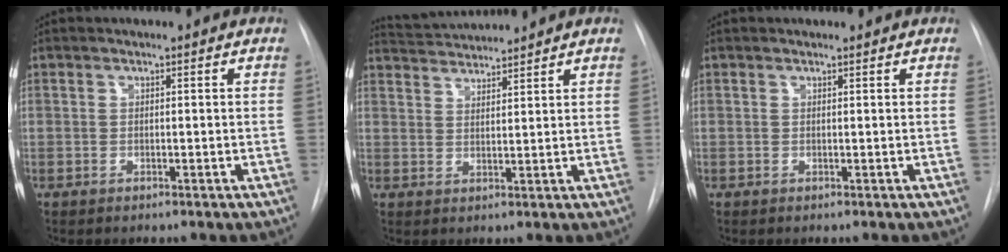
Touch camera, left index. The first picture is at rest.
{"total": 5.6, "force": [5.5, -0.6, 0.5], "torque": [-0.017, 0.023, 0.099]}
{"total": 0.8, "force": [0.8, 0.1, 0.1], "torque": [-0.008, 0.007, 0.014]}